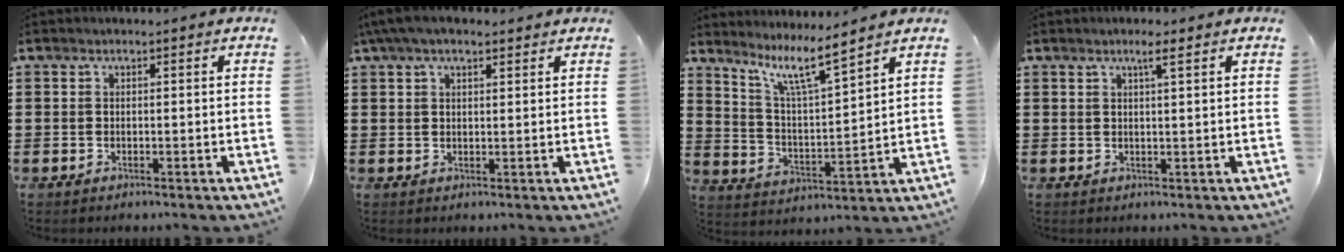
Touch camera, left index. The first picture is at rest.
{"total": 4.4, "force": [3.1, 1.5, 2.7], "torque": [-0.059, 0.006, 0.058]}
{"total": 8.2, "force": [6.4, 0.4, 5.1], "torque": [-0.112, -0.032, 0.110]}
{"total": 2.4, "force": [1.5, 0.1, 1.8], "torque": [-0.040, 0.001, 0.026]}